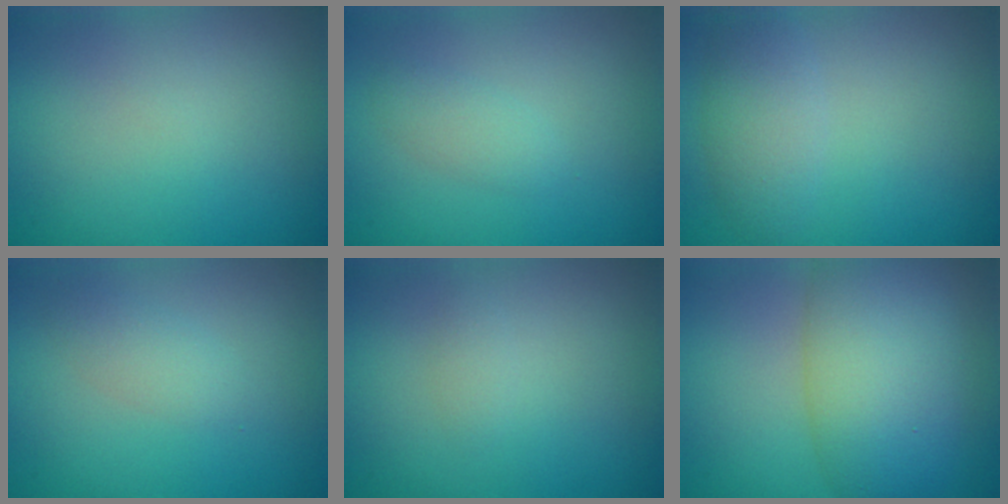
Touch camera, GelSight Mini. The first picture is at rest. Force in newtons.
{"total": 1.6, "press": 1.6, "slide": 0.1}
{"total": 2.9, "press": 2.9, "slide": 0.1}
{"total": 1.9, "press": 1.9, "slide": 0.0}
{"total": 0.8, "press": 0.8, "slide": 0.0}
{"total": 8.1, "press": 8.1, "slide": 0.3}